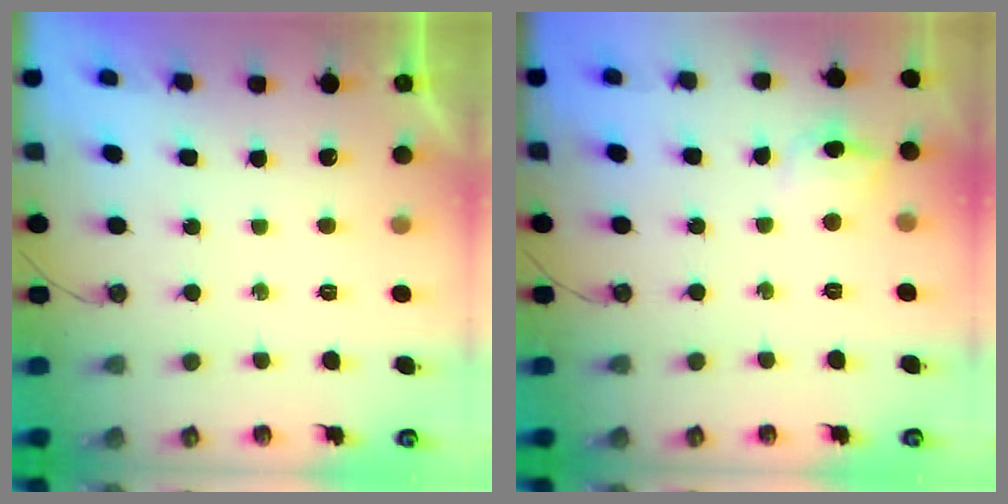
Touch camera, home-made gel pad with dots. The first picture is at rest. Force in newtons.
{"total": 6.9, "press": 6.8, "slide": 1.0}